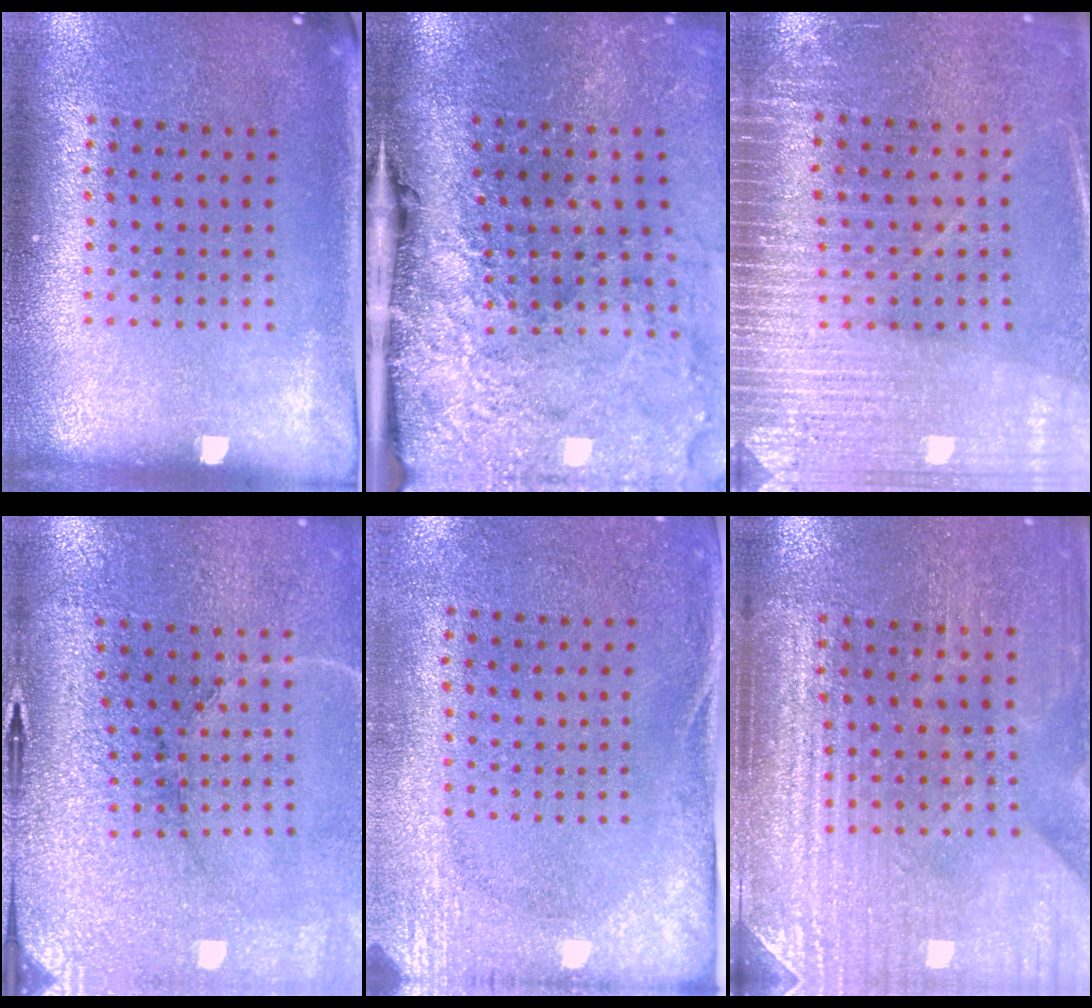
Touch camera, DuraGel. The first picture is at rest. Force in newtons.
{"total": 5.1, "press": 3.8, "slide": 3.3}
{"total": 3.0, "press": 3.0, "slide": 0.4}
{"total": 3.4, "press": 3.4, "slide": 0.3}
{"total": 2.8, "press": 2.2, "slide": 1.7}
{"total": 3.3, "press": 3.3, "slide": 0.2}